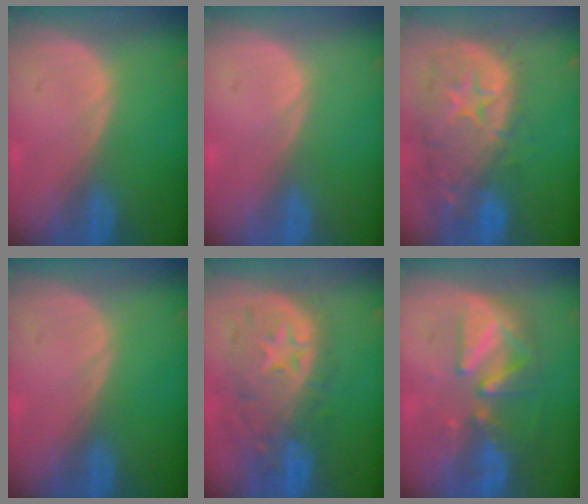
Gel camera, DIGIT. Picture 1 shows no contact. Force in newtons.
{"total": 0.5, "press": 0.1, "slide": 0.5}
{"total": 13.8, "press": 11.1, "slide": 8.1}
{"total": 0.0}
{"total": 11.1, "press": 9.8, "slide": 5.1}
{"total": 8.3, "press": 8.1, "slide": 1.9}